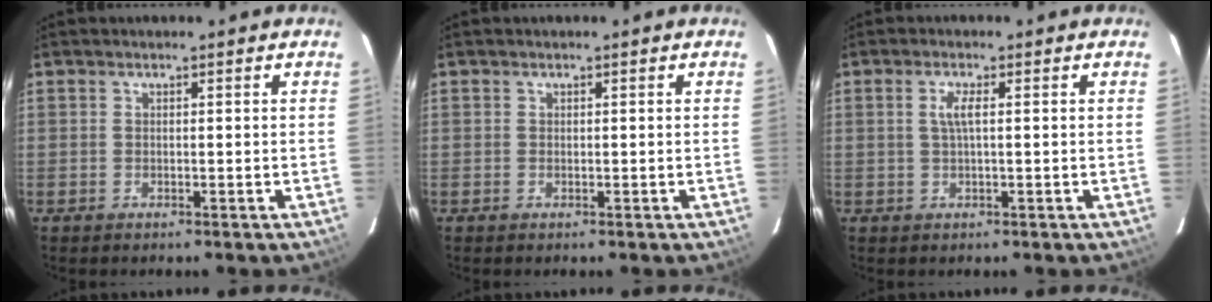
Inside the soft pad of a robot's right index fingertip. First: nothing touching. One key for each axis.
{"total": 0.0}
{"total": 2.4, "fx": 0.4, "fy": 0.2, "fz": 2.4, "tx": -0.047, "ty": 0.004, "tz": 0.009}